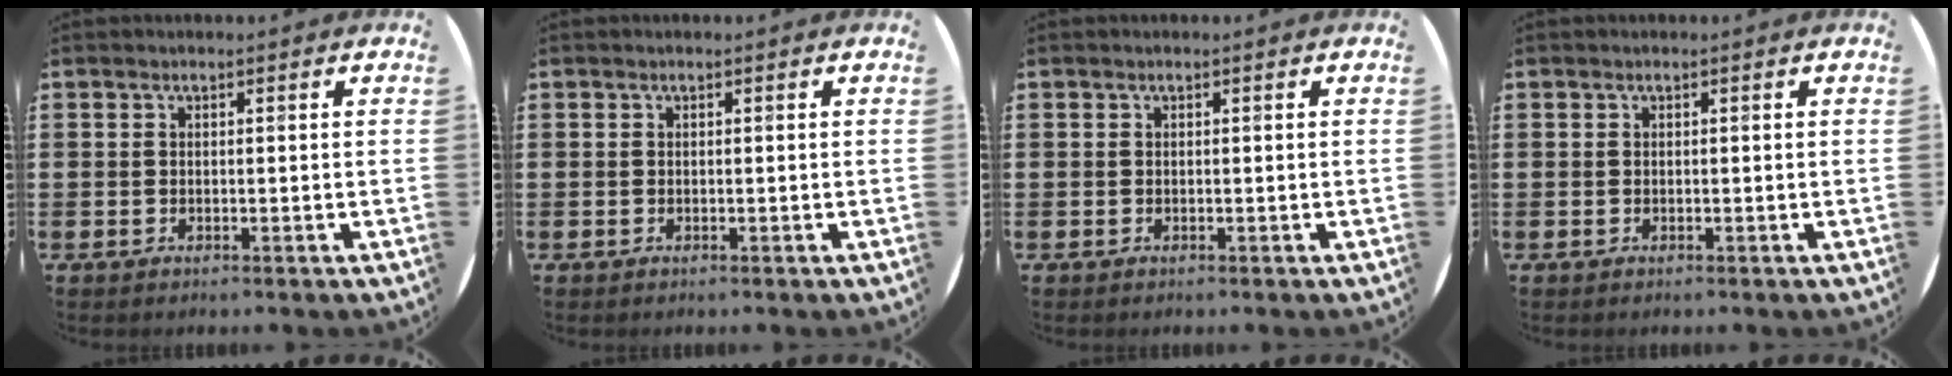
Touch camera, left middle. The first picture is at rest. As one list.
[{"total": 0.0}, {"total": 0.0}, {"total": 0.0}]